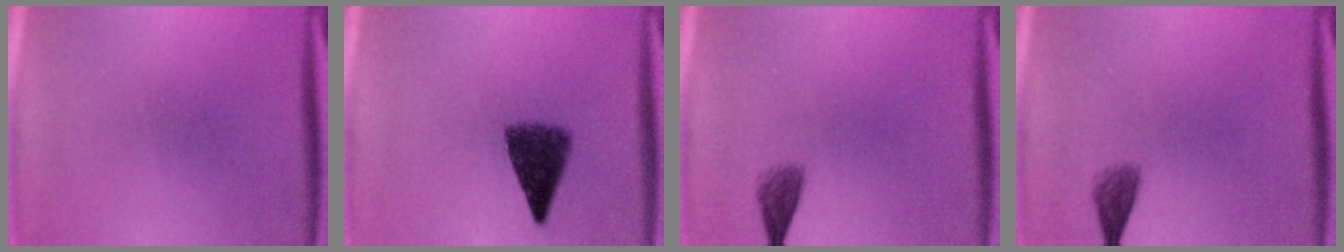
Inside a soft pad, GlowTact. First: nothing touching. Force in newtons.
{"total": 6.4}
{"total": 2.0}
{"total": 2.0}